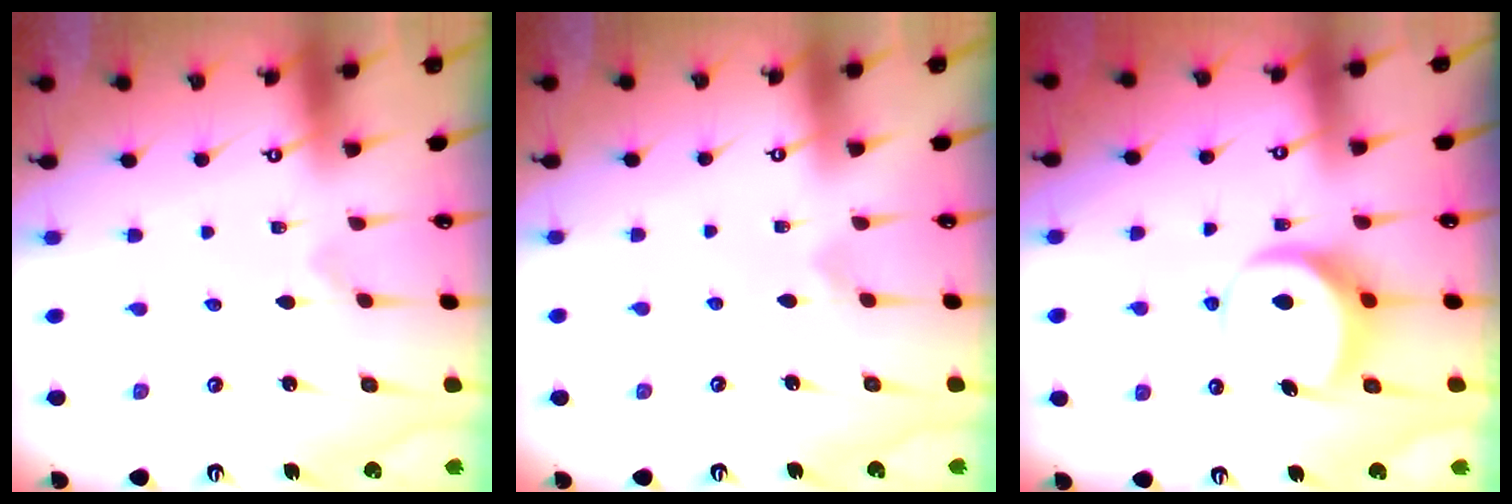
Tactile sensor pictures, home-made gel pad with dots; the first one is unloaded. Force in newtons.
{"total": 3.1, "press": 3.0, "slide": 0.3}
{"total": 9.0, "press": 9.0, "slide": 0.8}